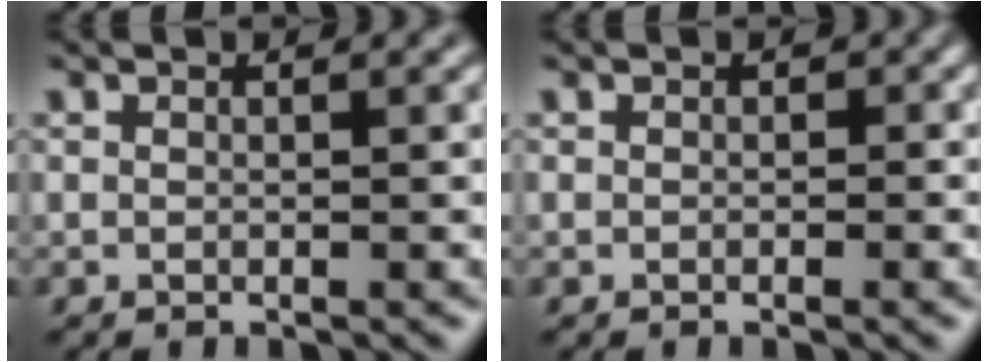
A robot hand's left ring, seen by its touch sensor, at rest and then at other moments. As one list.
[{"total": 0.5, "force": [-0.2, 0.5, 0.1], "torque": [0.008, 0.001, 0.000]}]